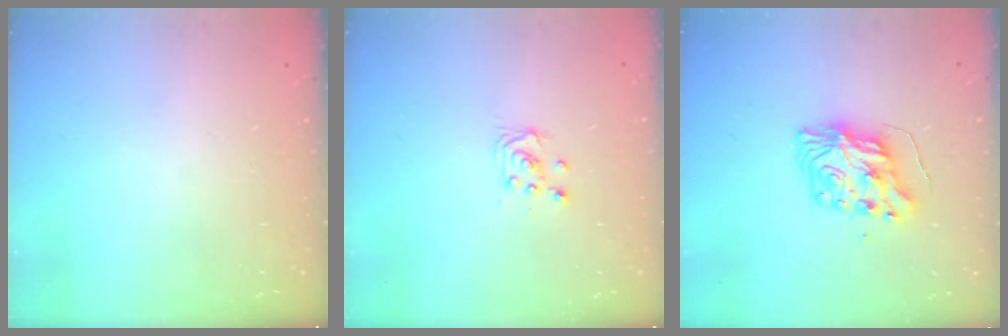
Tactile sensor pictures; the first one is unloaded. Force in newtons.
{"total": 3.4, "press": 3.4, "slide": 0.4}
{"total": 9.1, "press": 9.0, "slide": 0.6}